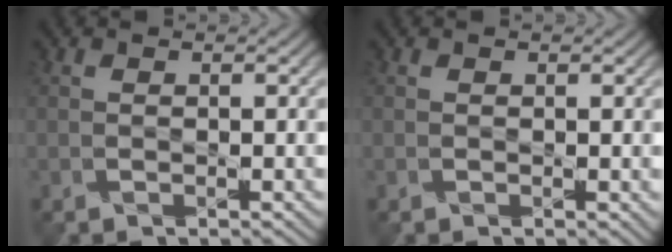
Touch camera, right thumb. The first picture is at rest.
{"total": 0.5, "force": [0.2, 0.4, 0.4], "torque": [-0.008, -0.001, 0.001]}